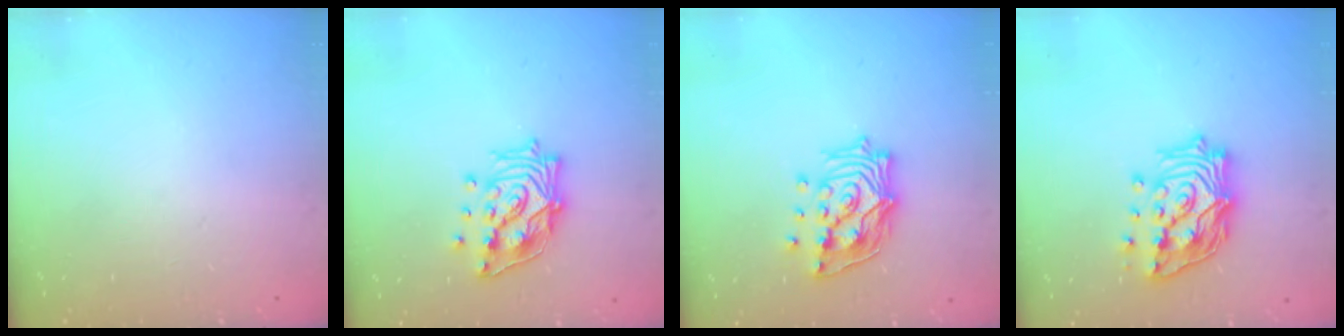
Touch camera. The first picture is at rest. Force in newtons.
{"total": 15.6, "press": 15.5, "slide": 2.0}
{"total": 15.4, "press": 15.3, "slide": 1.3}
{"total": 18.9, "press": 18.8, "slide": 1.7}